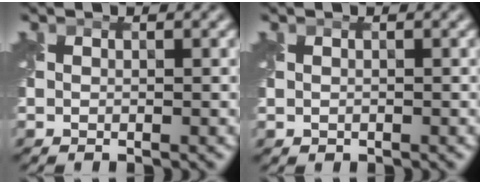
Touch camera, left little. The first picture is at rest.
{"total": 0.7, "force": [0.6, 0.3, -0.2], "torque": [0.006, 0.010, 0.012]}